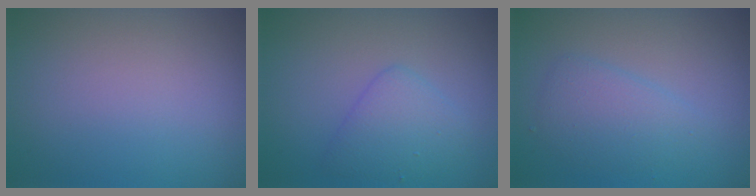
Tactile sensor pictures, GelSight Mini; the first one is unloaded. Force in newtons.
{"total": 2.6, "press": 2.6, "slide": 0.2}
{"total": 2.7, "press": 2.7, "slide": 0.0}